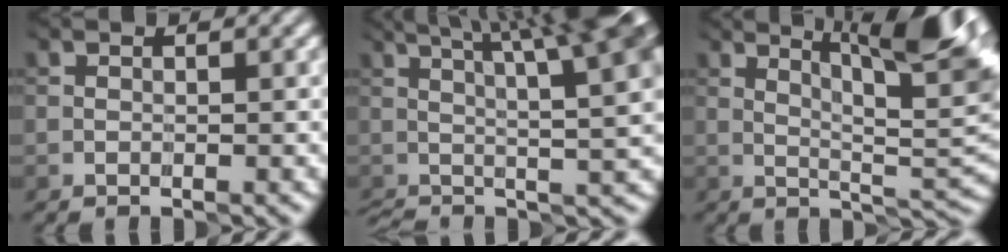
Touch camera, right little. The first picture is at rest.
{"total": 12.6, "force": [3.9, 3.4, 11.5], "torque": [-0.127, 0.030, 0.054]}
{"total": 10.7, "force": [4.5, 2.5, 9.4], "torque": [-0.120, 0.008, 0.070]}